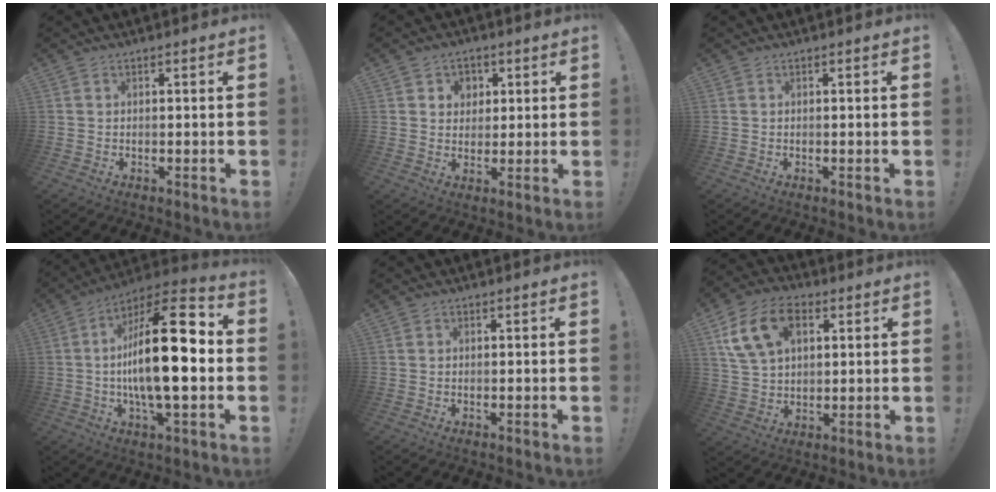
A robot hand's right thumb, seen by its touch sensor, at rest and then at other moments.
{"total": 5.1, "force": [1.6, 4.8, 0.9], "torque": [-0.006, -0.014, 0.029]}
{"total": 0.0}
{"total": 24.4, "force": [-1.0, 8.2, 23.0], "torque": [-0.396, 0.000, -0.029]}
{"total": 0.0}
{"total": 15.0, "force": [6.3, 10.0, 9.3], "torque": [-0.164, -0.011, 0.122]}